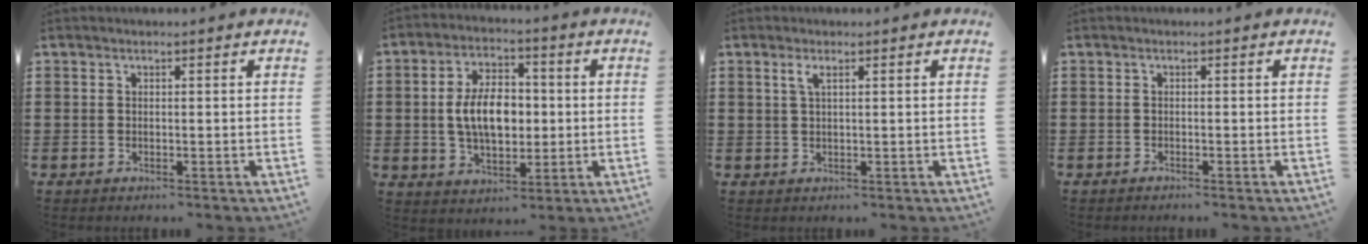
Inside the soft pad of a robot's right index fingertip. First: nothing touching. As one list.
[{"total": 8.5, "force": [0.1, 5.1, 6.8], "torque": [-0.130, 0.007, -0.005]}, {"total": 1.7, "force": [0.8, 0.4, 1.5], "torque": [-0.031, 0.004, 0.012]}, {"total": 0.6, "force": [-0.6, -0.1, 0.2], "torque": [-0.004, -0.001, -0.012]}]